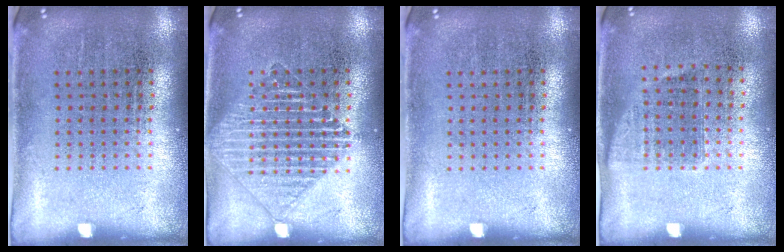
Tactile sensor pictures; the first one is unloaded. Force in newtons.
{"total": 2.8, "press": 2.8, "slide": 0.5}
{"total": 0.0}
{"total": 0.8, "press": 0.7, "slide": 0.4}